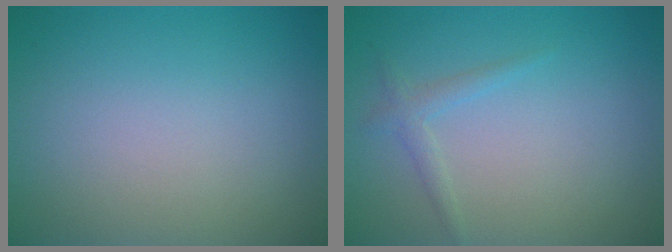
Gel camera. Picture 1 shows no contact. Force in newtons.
{"total": 1.2, "press": 1.2, "slide": 0.0}